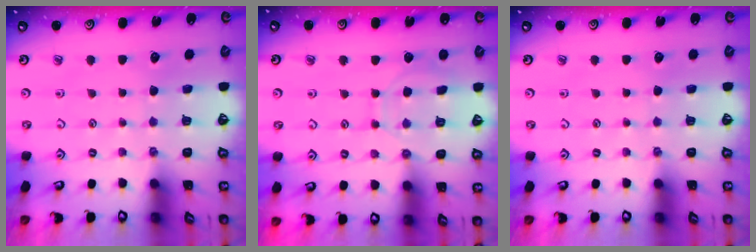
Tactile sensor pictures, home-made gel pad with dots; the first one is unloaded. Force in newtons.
{"total": 9.3, "press": 9.2, "slide": 0.9}
{"total": 0.0}